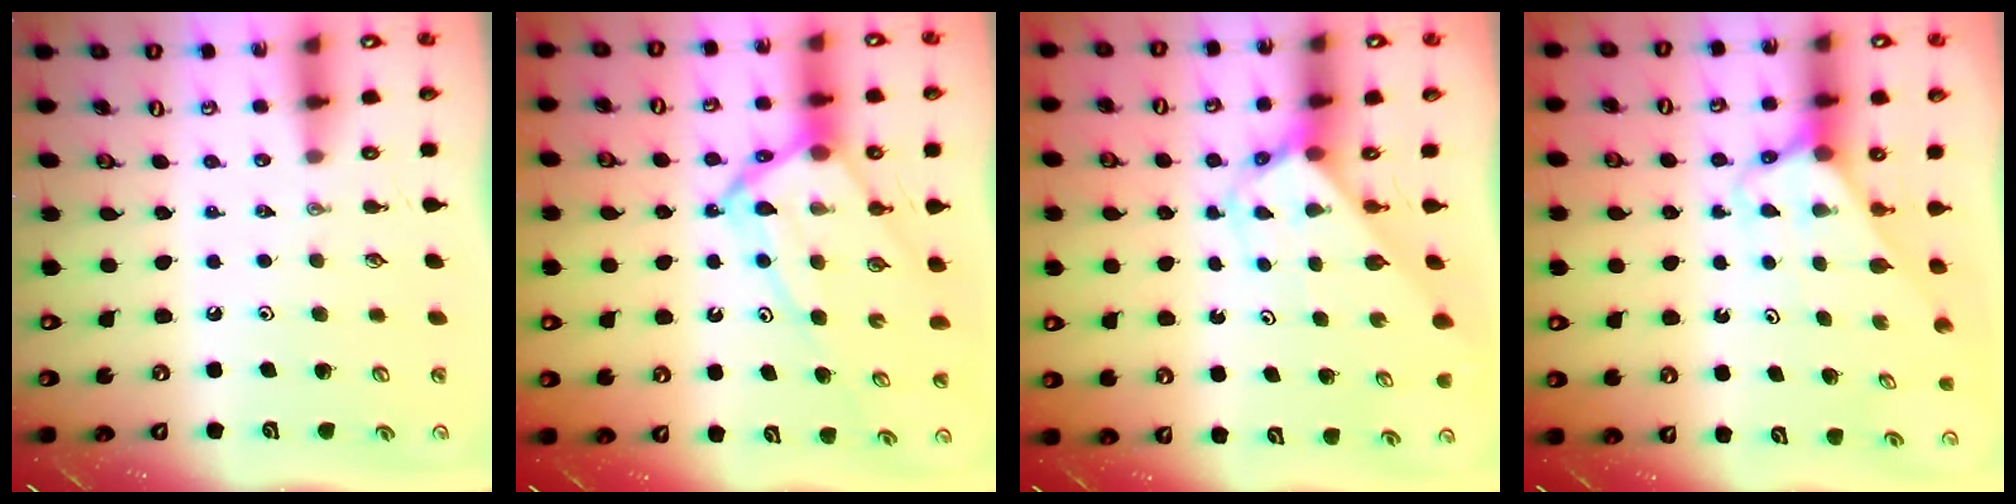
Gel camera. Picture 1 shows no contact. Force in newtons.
{"total": 12.6, "press": 12.6, "slide": 1.5}
{"total": 2.7, "press": 2.7, "slide": 0.1}
{"total": 2.9, "press": 2.9, "slide": 0.2}